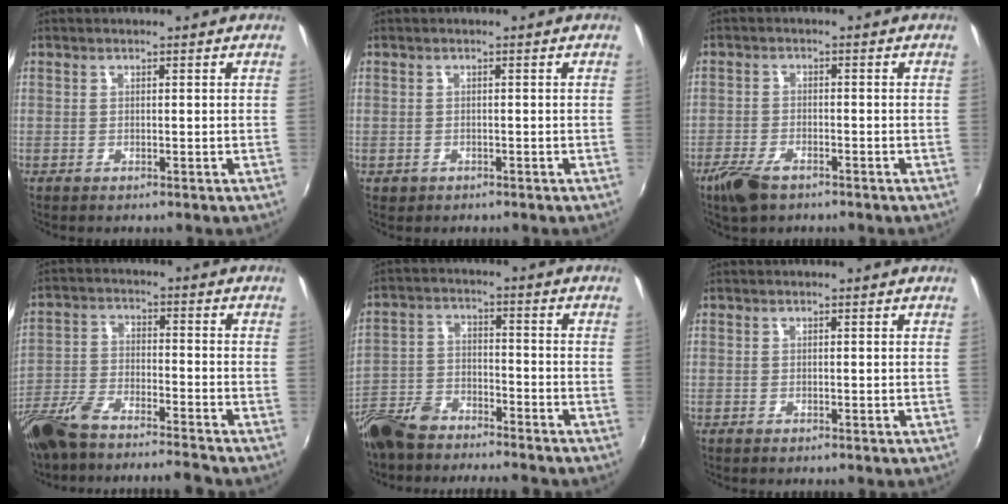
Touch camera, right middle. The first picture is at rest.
{"total": 1.4, "force": [-0.7, 1.2, 0.4], "torque": [-0.012, -0.004, -0.008]}
{"total": 6.3, "force": [-4.4, 2.5, 3.7], "torque": [-0.100, -0.015, -0.085]}
{"total": 12.9, "force": [-11.7, 1.3, 5.5], "torque": [-0.131, -0.018, -0.217]}
{"total": 13.0, "force": [-10.9, 4.2, 5.8], "torque": [-0.145, -0.013, -0.204]}
{"total": 0.0}